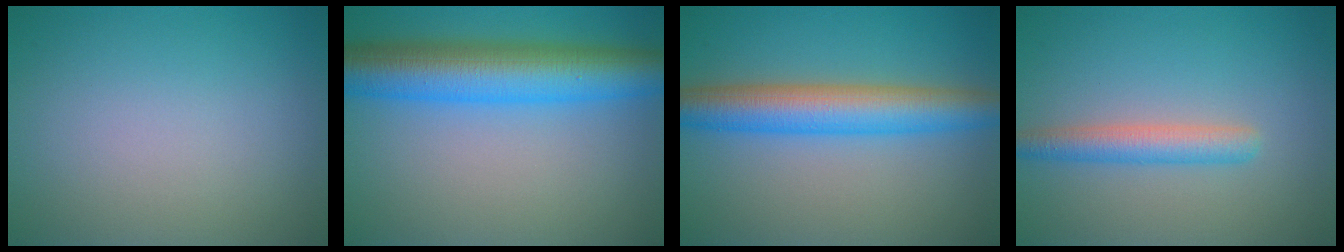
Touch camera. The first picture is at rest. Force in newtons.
{"total": 9.2, "press": 9.2, "slide": 0.1}
{"total": 6.7, "press": 6.7, "slide": 0.1}
{"total": 3.0, "press": 3.0, "slide": 0.1}